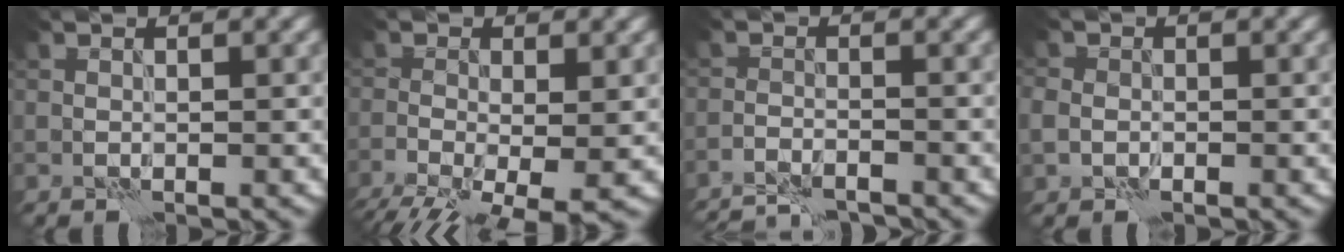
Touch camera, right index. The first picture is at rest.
{"total": 8.8, "force": [-4.3, 3.9, 6.6], "torque": [-0.112, -0.027, -0.061]}
{"total": 4.7, "force": [-4.5, 0.6, 1.1], "torque": [-0.022, -0.004, -0.073]}
{"total": 1.8, "force": [-0.4, 1.6, 0.7], "torque": [-0.011, -0.004, -0.010]}